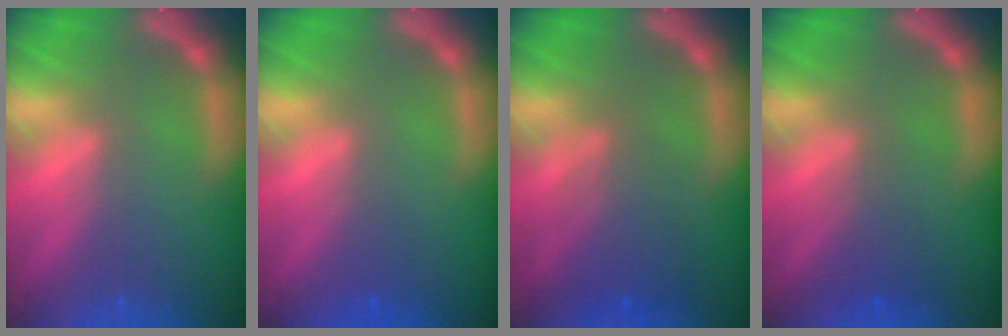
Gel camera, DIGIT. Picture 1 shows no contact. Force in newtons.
{"total": 0.9}
{"total": 4.0}
{"total": 2.0}